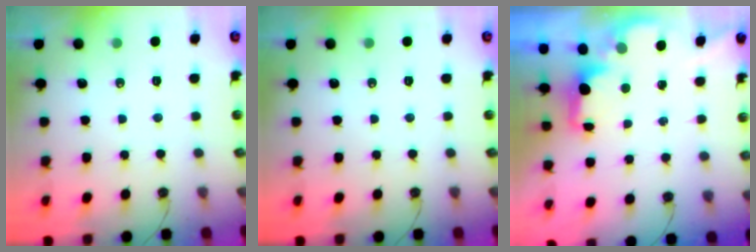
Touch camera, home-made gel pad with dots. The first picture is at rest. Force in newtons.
{"total": 0.0}
{"total": 1.6, "press": 1.5, "slide": 0.6}